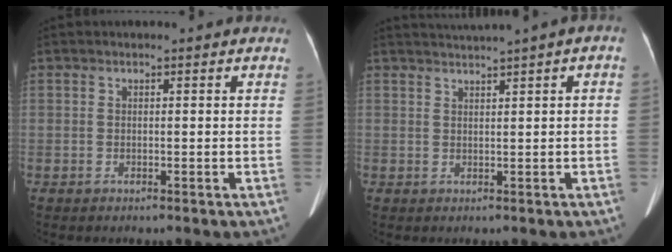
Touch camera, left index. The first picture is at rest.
{"total": 1.8, "force": [1.3, 0.0, 1.2], "torque": [-0.023, 0.015, 0.030]}